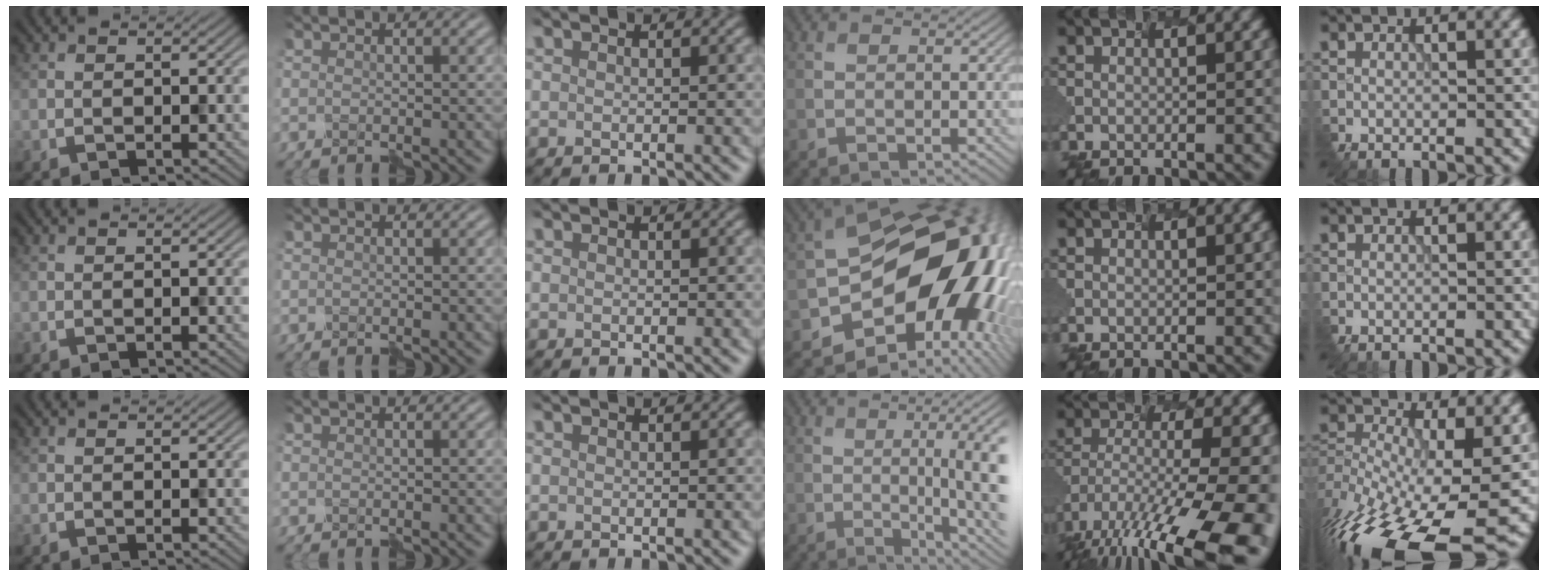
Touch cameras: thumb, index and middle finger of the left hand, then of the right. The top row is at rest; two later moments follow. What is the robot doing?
{"motion": "shake", "object": "plastic piggy bank"}